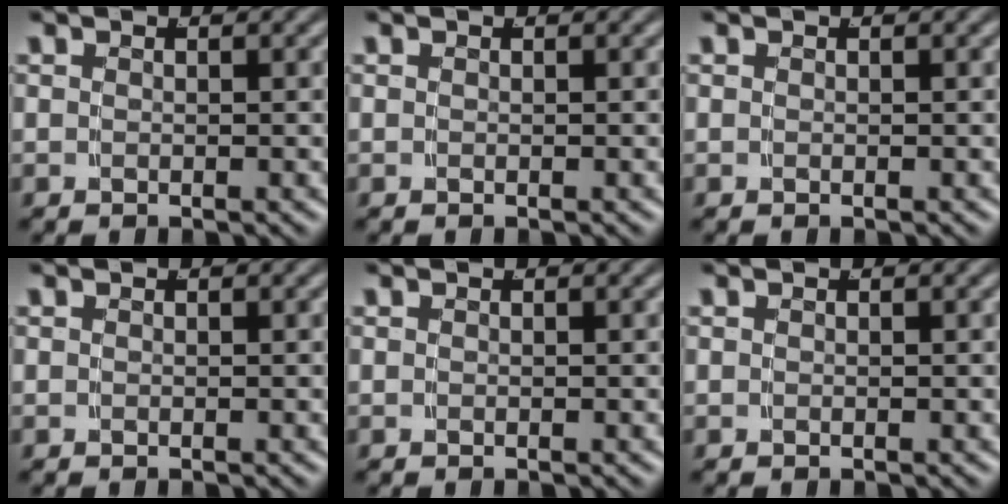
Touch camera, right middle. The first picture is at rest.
{"total": 0.0}
{"total": 0.0}
{"total": 0.0}
{"total": 0.0}
{"total": 0.0}